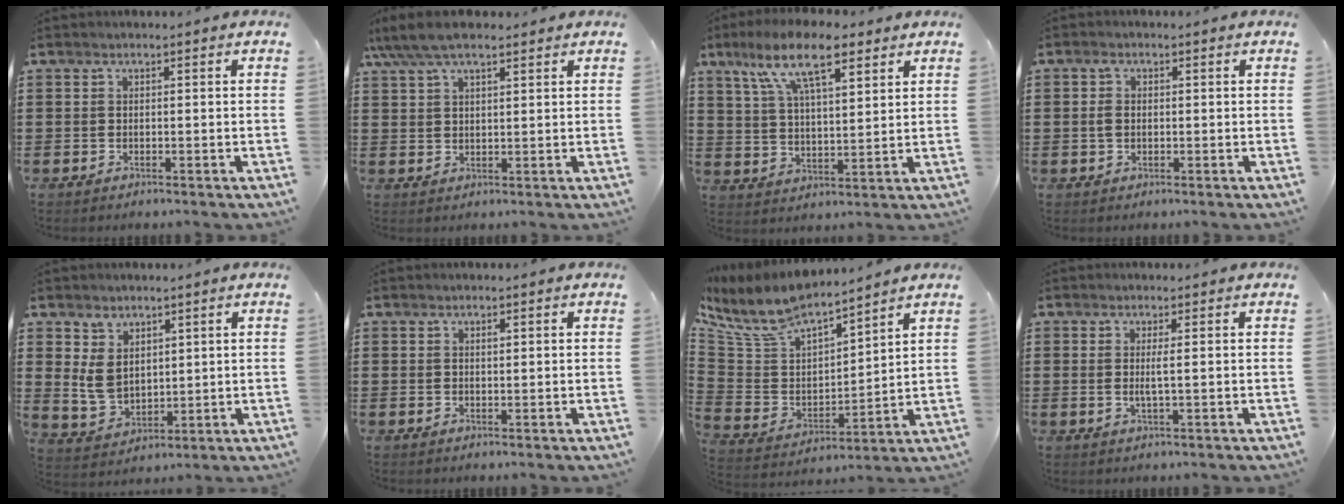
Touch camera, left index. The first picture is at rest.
{"total": 5.8, "force": [4.3, 1.9, 3.4], "torque": [-0.077, -0.001, 0.079]}
{"total": 11.6, "force": [7.5, 3.7, 8.0], "torque": [-0.163, -0.006, 0.134]}
{"total": 2.2, "force": [0.2, 1.5, 1.7], "torque": [-0.036, 0.007, 0.003]}
{"total": 5.6, "force": [2.4, 4.3, 2.7], "torque": [-0.066, 0.011, 0.049]}
{"total": 0.6, "force": [0.3, 0.3, 0.5], "torque": [-0.011, 0.000, 0.006]}
{"total": 9.9, "force": [8.6, 3.0, 4.0], "torque": [-0.120, -0.057, 0.151]}
{"total": 2.0, "force": [0.2, -0.2, 1.9], "torque": [-0.038, -0.005, 0.003]}